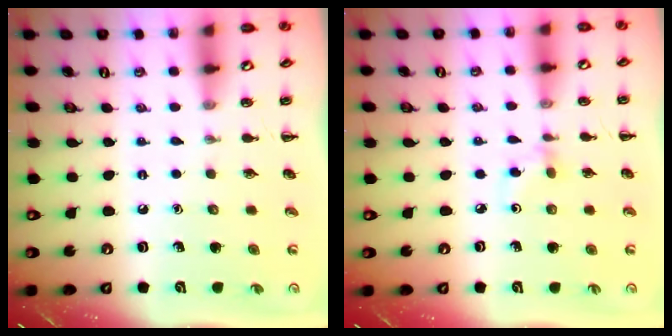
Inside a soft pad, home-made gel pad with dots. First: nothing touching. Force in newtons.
{"total": 2.6, "press": 2.5, "slide": 0.8}